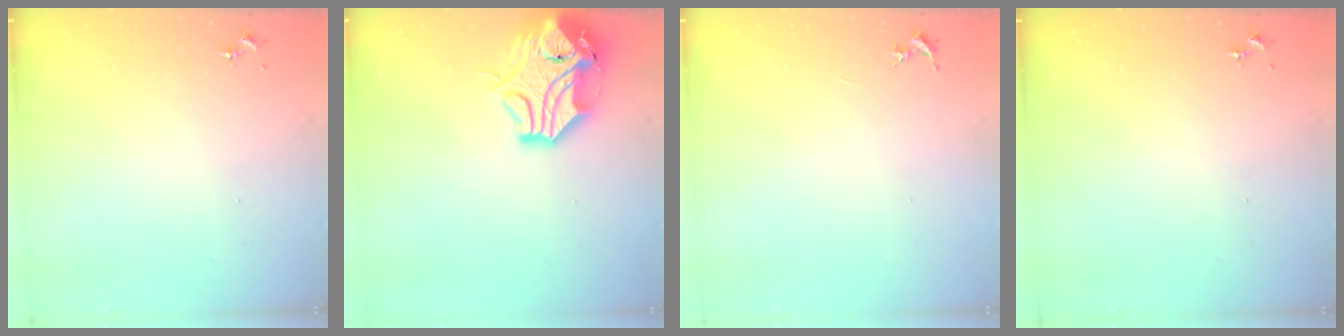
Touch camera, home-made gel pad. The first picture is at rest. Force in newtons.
{"total": 14.6, "press": 14.5, "slide": 1.7}
{"total": 0.0}
{"total": 0.0}